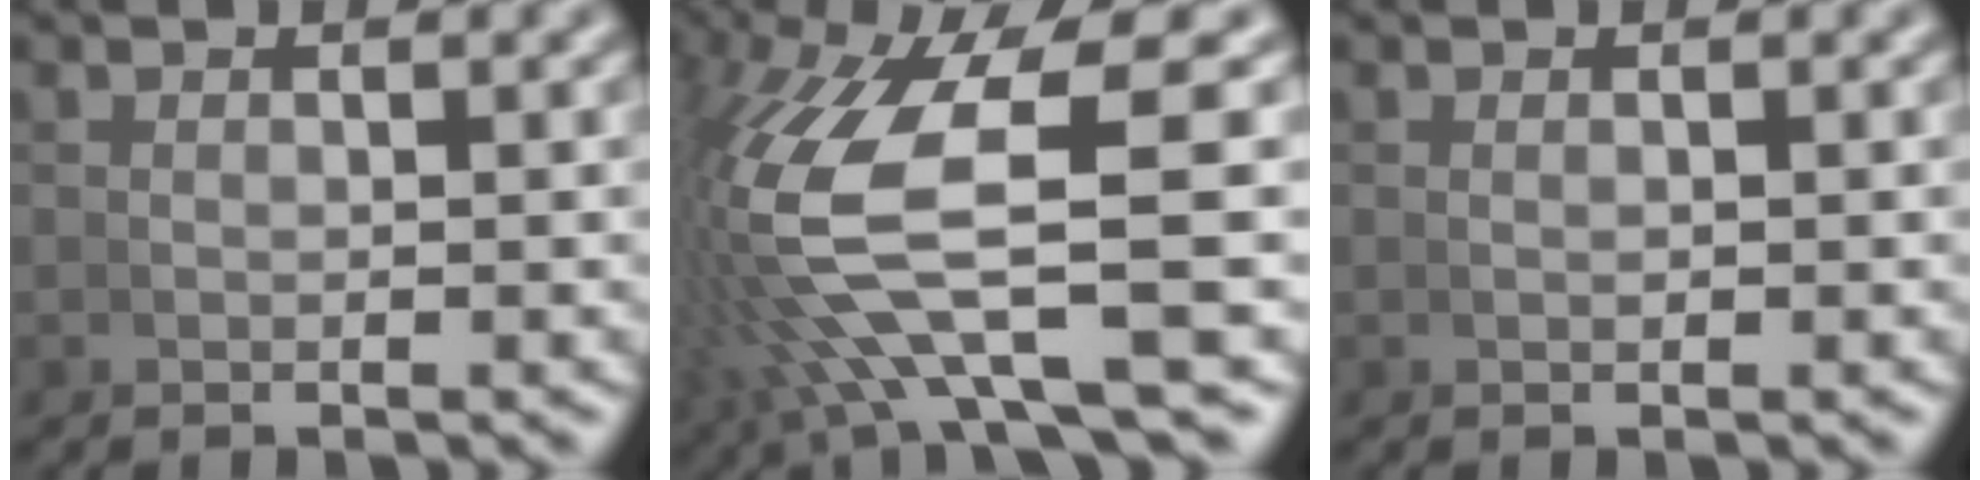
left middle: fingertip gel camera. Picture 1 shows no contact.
{"total": 10.5, "force": [0.3, 4.6, 9.4], "torque": [-0.218, -0.015, 0.017]}
{"total": 0.0}